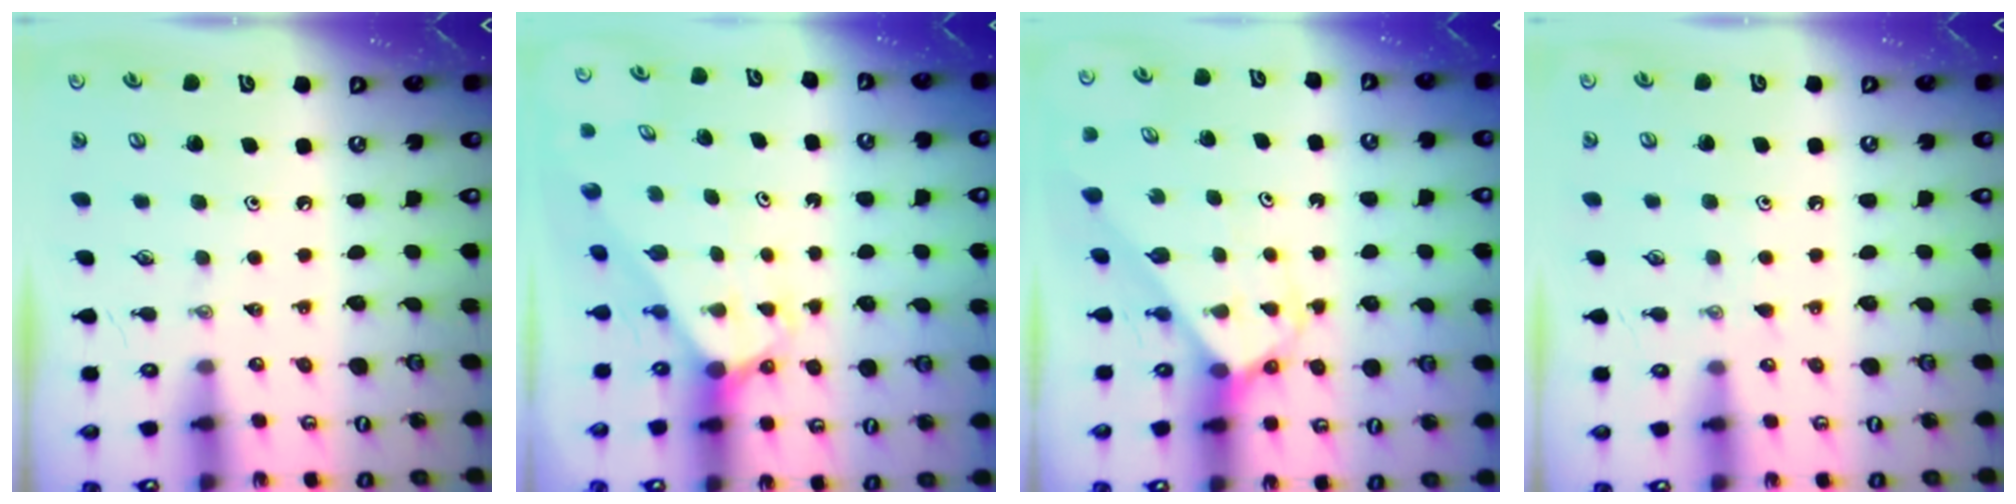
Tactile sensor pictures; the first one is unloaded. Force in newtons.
{"total": 2.7, "press": 2.7, "slide": 0.1}
{"total": 3.2, "press": 3.2, "slide": 0.1}
{"total": 7.2, "press": 7.1, "slide": 0.7}